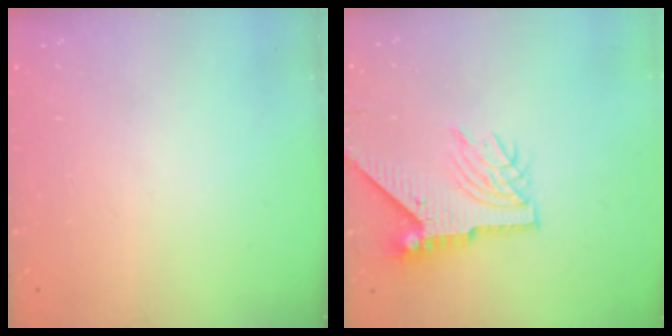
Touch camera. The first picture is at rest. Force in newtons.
{"total": 8.7, "press": 8.6, "slide": 1.2}